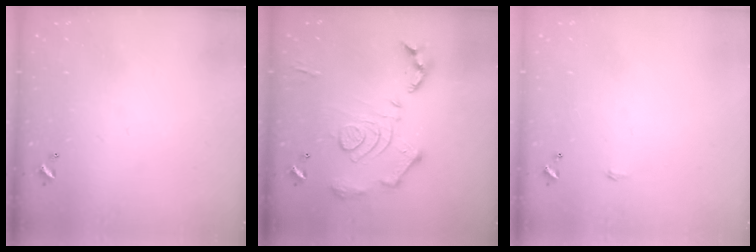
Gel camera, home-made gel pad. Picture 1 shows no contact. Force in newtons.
{"total": 16.6, "press": 16.6, "slide": 1.7}
{"total": 0.6, "press": 0.6, "slide": 0.2}